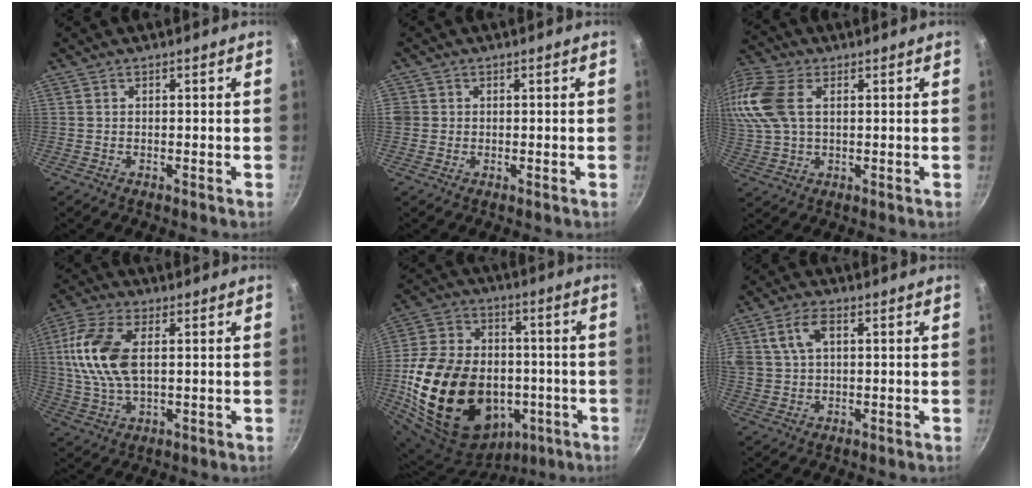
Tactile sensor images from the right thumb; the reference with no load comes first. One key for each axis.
{"total": 2.1, "fx": 0.0, "fy": 2.0, "fz": 0.6, "tx": -0.007, "ty": 0.005, "tz": -0.004}
{"total": 14.9, "fx": 3.7, "fy": 9.7, "fz": 10.6, "tx": -0.244, "ty": 0.021, "tz": 0.067}
{"total": 13.5, "fx": 2.2, "fy": 7.2, "fz": 11.2, "tx": -0.227, "ty": 0.008, "tz": 0.036}
{"total": 28.8, "fx": -5.6, "fy": 20.6, "fz": 19.4, "tx": -0.340, "ty": 0.047, "tz": -0.075}
{"total": 7.9, "fx": 2.4, "fy": 5.0, "fz": 5.6, "tx": -0.103, "ty": 0.008, "tz": 0.043}